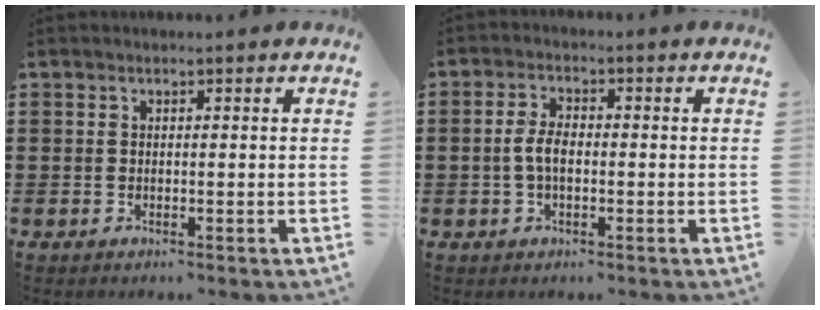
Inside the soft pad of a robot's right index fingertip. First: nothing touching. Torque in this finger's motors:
{"motor_torque": [0.97, 1.01, 0.39, 0.11]}